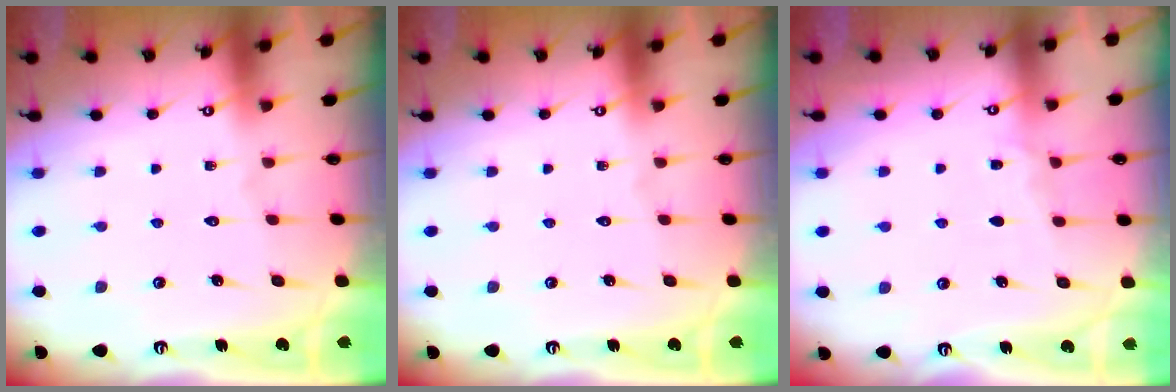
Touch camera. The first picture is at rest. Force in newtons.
{"total": 0.0}
{"total": 4.3, "press": 4.2, "slide": 0.5}